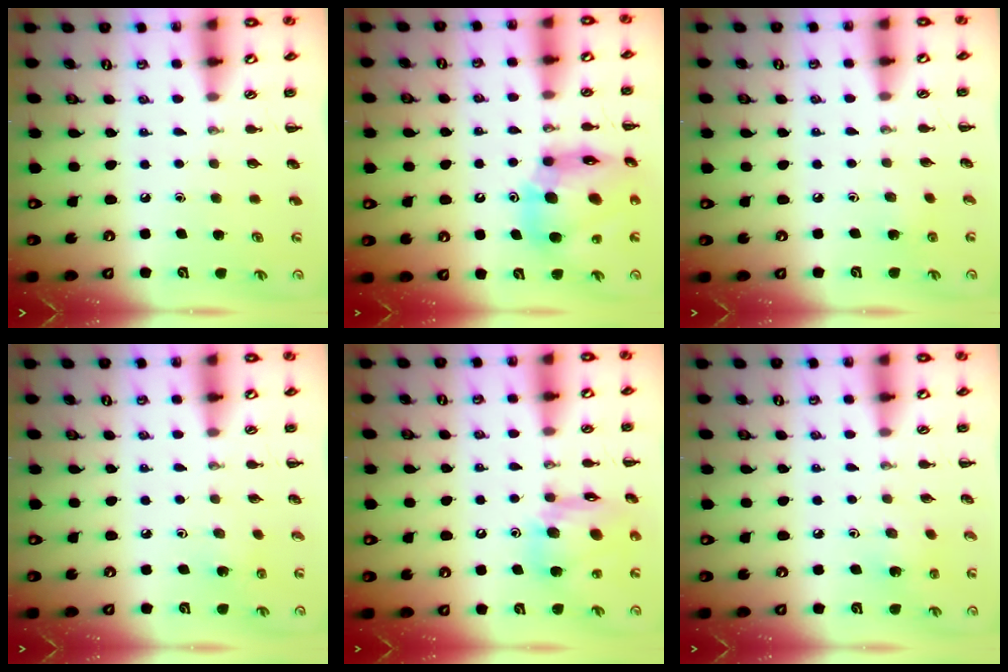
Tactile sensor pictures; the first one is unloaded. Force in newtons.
{"total": 16.2, "press": 15.4, "slide": 4.8}
{"total": 1.5, "press": 1.4, "slide": 0.5}
{"total": 1.9, "press": 1.8, "slide": 0.7}
{"total": 13.2, "press": 12.7, "slide": 3.6}
{"total": 2.7, "press": 2.5, "slide": 0.9}